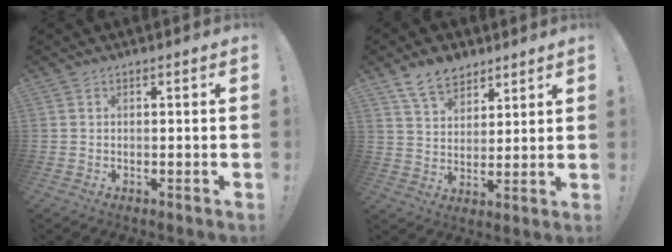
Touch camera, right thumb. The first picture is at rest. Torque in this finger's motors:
{"motor_torque": [-0.77, 0.89, 0.57, 0.42, 0.00]}